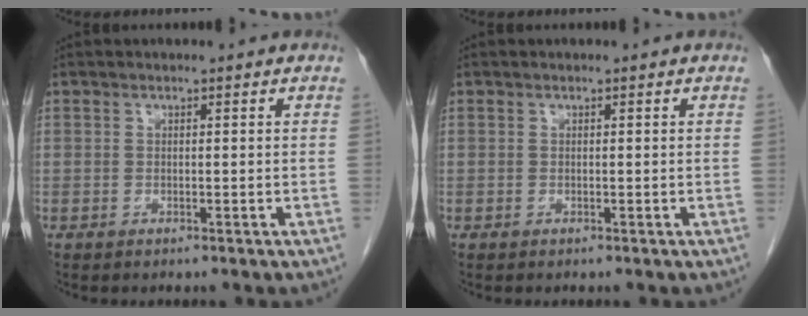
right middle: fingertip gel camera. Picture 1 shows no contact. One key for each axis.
{"total": 0.0}